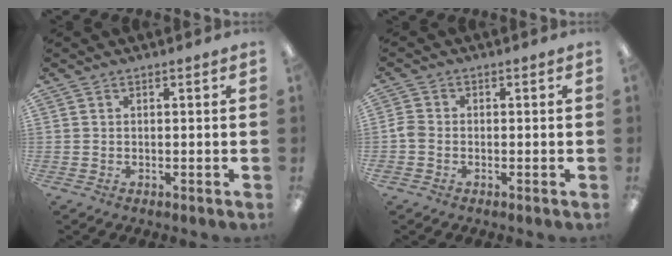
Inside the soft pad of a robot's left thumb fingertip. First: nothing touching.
{"total": 2.0, "force": [-0.7, 1.5, 1.1], "torque": [-0.018, 0.005, -0.014]}